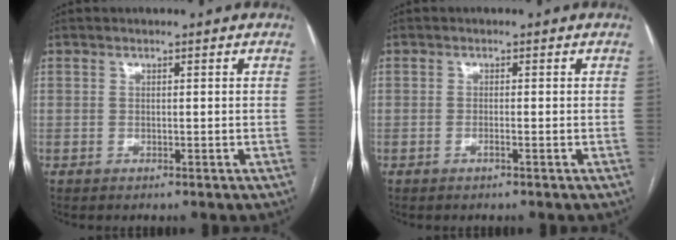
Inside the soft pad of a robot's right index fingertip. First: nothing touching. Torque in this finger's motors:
{"motor_torque": [-0.11, -0.04, -0.03, 0.00]}